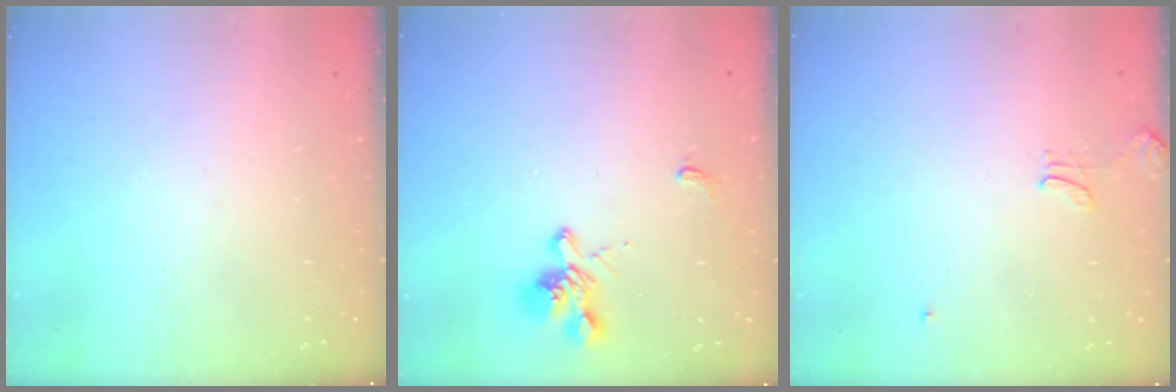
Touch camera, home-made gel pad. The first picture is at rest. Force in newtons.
{"total": 1.5, "press": 1.0, "slide": 1.2}
{"total": 1.3, "press": 1.2, "slide": 0.5}